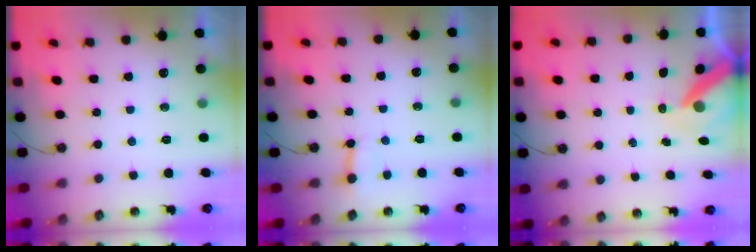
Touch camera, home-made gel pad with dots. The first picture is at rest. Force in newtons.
{"total": 3.0, "press": 2.9, "slide": 0.3}
{"total": 10.1, "press": 10.0, "slide": 1.3}